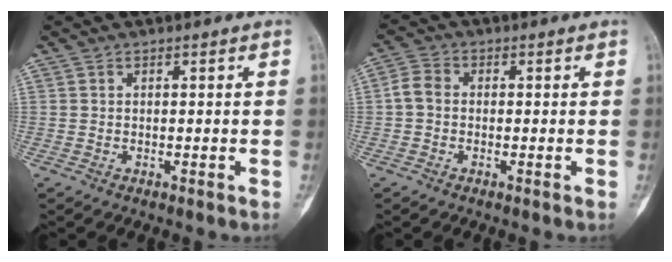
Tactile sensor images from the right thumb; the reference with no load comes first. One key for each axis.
{"total": 3.6, "fx": -0.3, "fy": 2.8, "fz": 2.2, "tx": -0.042, "ty": 0.010, "tz": -0.013}